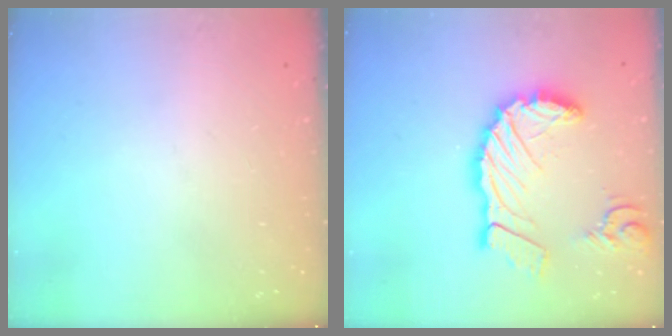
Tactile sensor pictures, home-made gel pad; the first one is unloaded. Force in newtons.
{"total": 17.6, "press": 17.5, "slide": 1.9}